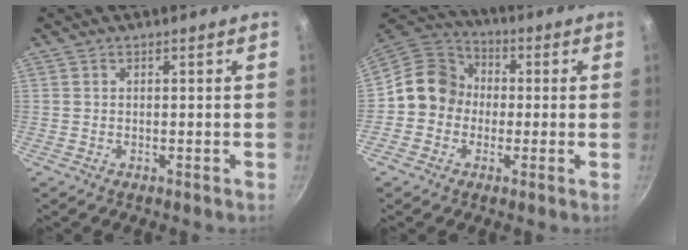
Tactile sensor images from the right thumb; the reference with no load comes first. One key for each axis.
{"total": 10.7, "fx": -0.6, "fy": 9.7, "fz": 4.5, "tx": -0.037, "ty": 0.029, "tz": -0.034}